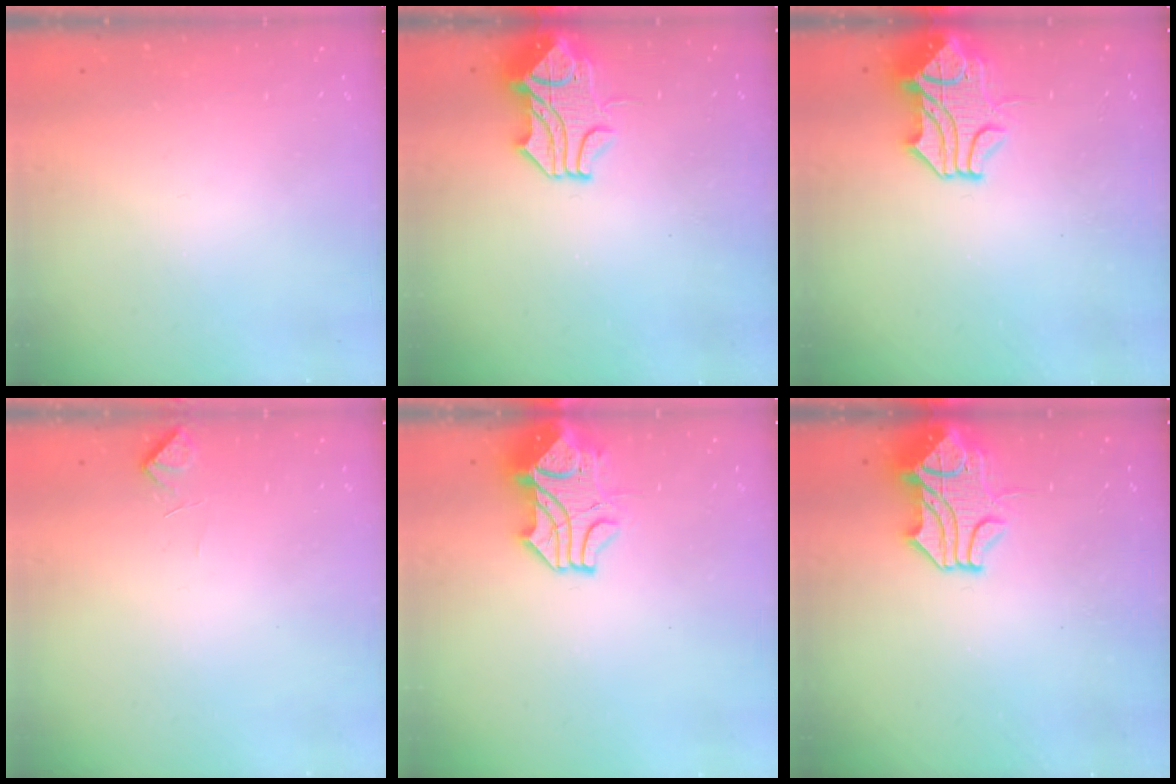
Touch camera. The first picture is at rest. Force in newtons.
{"total": 2.0, "press": 1.2, "slide": 1.5}
{"total": 2.2, "press": 1.6, "slide": 1.5}
{"total": 2.2, "press": 2.0, "slide": 0.9}
{"total": 2.8, "press": 2.5, "slide": 1.2}
{"total": 2.2, "press": 1.6, "slide": 1.5}